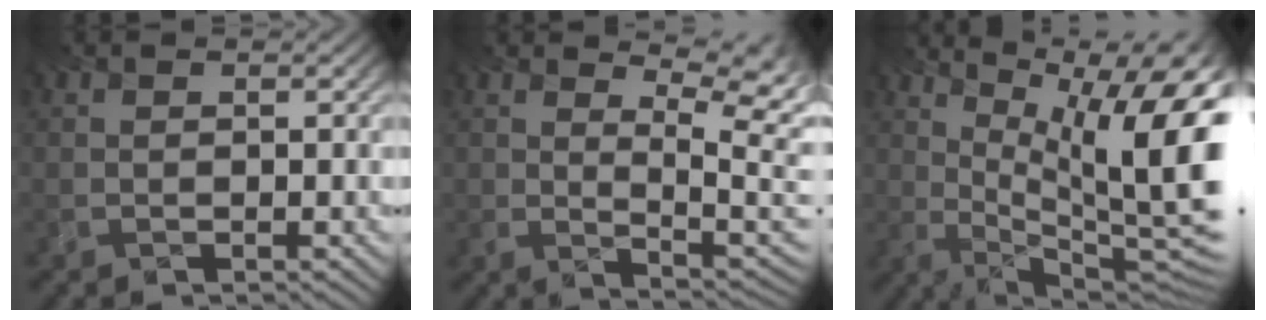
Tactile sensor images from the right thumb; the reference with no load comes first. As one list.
[{"total": 8.4, "force": [4.8, 2.7, 6.4], "torque": [-0.123, 0.001, 0.061]}, {"total": 15.2, "force": [4.9, 6.0, 13.1], "torque": [-0.195, 0.008, 0.080]}]